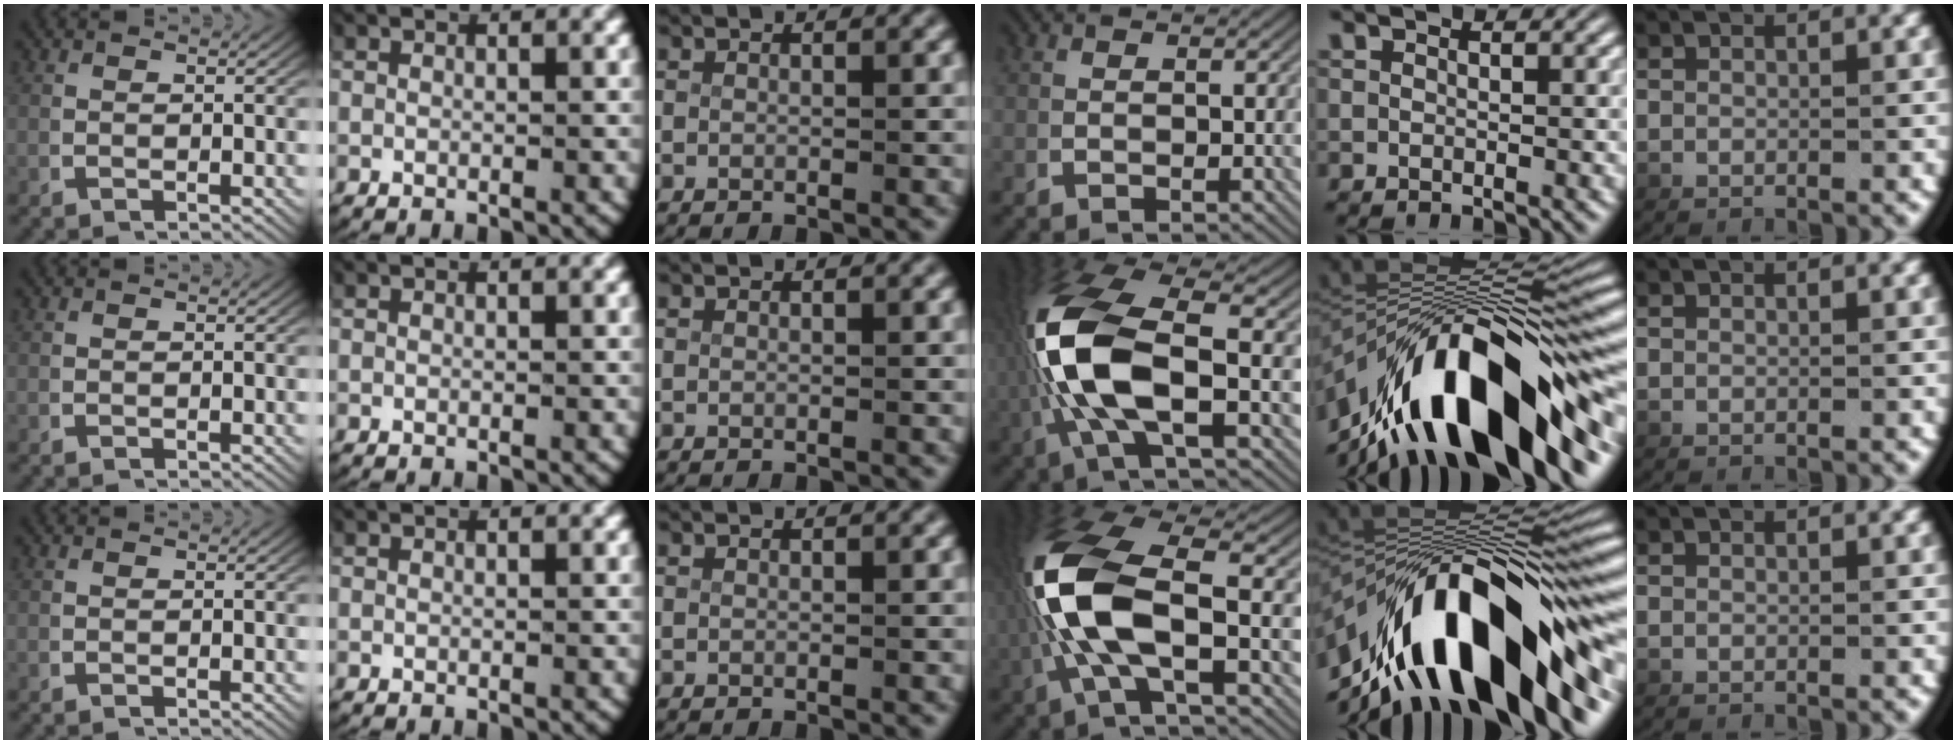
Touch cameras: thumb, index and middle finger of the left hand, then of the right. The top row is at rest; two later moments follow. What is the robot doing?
{"motion": "lift_and_place", "object": "scissors"}